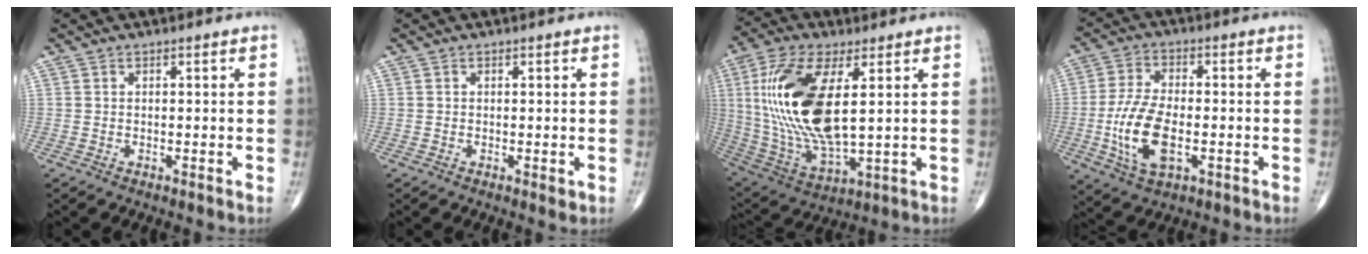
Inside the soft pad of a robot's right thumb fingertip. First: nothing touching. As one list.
[{"total": 0.8, "force": [-0.1, 0.4, 0.7], "torque": [-0.009, -0.003, -0.002]}, {"total": 21.4, "force": [3.8, 8.9, 19.1], "torque": [-0.404, -0.023, 0.077]}, {"total": 12.2, "force": [-2.6, 6.0, 10.3], "torque": [-0.209, 0.006, -0.046]}]